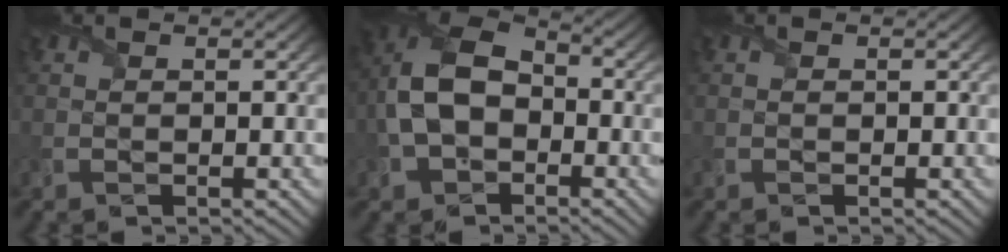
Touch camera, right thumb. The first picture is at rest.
{"total": 11.2, "force": [-1.8, 7.6, 8.0], "torque": [-0.191, -0.001, -0.045]}
{"total": 0.0}